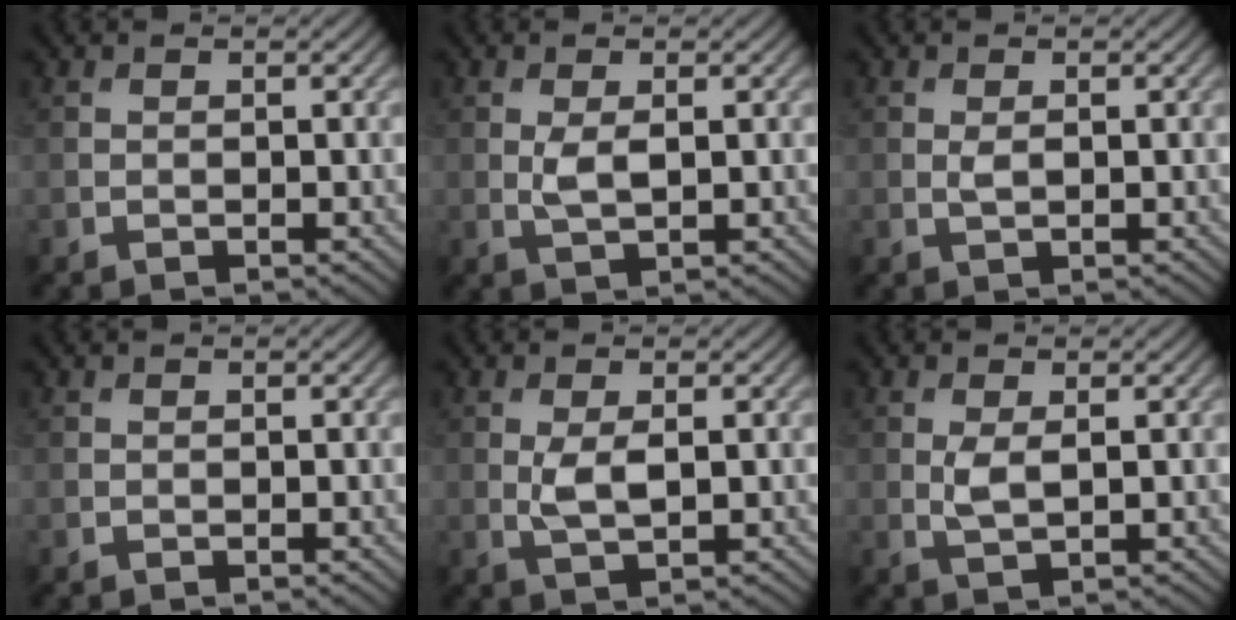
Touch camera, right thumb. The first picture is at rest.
{"total": 2.5, "force": [0.2, 1.0, 2.3], "torque": [-0.056, -0.003, 0.007]}
{"total": 1.1, "force": [0.1, 0.4, 1.0], "torque": [-0.025, -0.002, 0.003]}
{"total": 0.0}
{"total": 3.2, "force": [0.2, 1.2, 2.9], "torque": [-0.068, -0.004, 0.007]}
{"total": 2.4, "force": [0.3, 0.9, 2.2], "torque": [-0.055, -0.004, 0.008]}